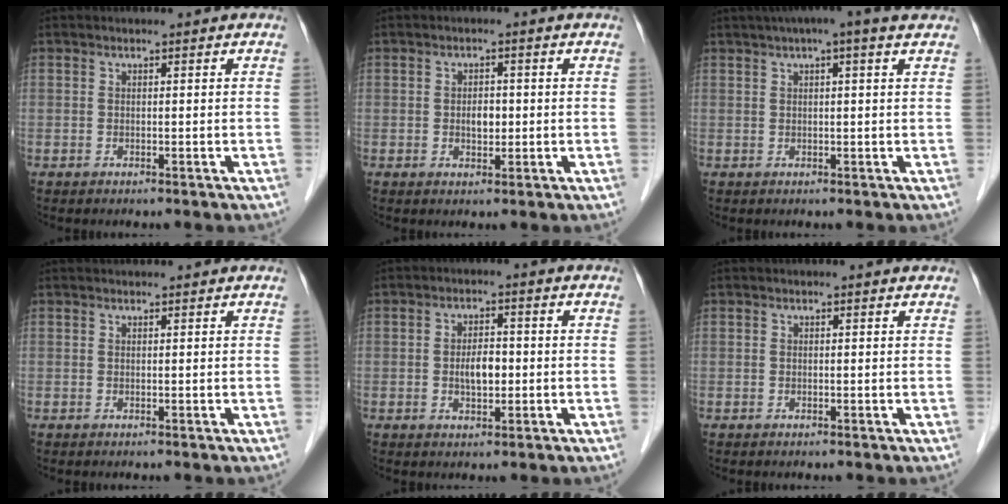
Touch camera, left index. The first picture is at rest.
{"total": 2.3, "force": [-0.2, 1.5, 1.8], "torque": [-0.030, 0.002, -0.001]}
{"total": 7.0, "force": [5.0, 0.6, 4.9], "torque": [-0.077, 0.039, 0.065]}
{"total": 2.0, "force": [1.9, 0.3, 0.5], "torque": [-0.009, 0.025, 0.028]}
{"total": 3.9, "force": [-0.4, 1.8, 3.4], "torque": [-0.061, 0.004, -0.006]}
{"total": 0.8, "force": [0.7, 0.1, 0.1], "torque": [-0.009, 0.002, 0.004]}